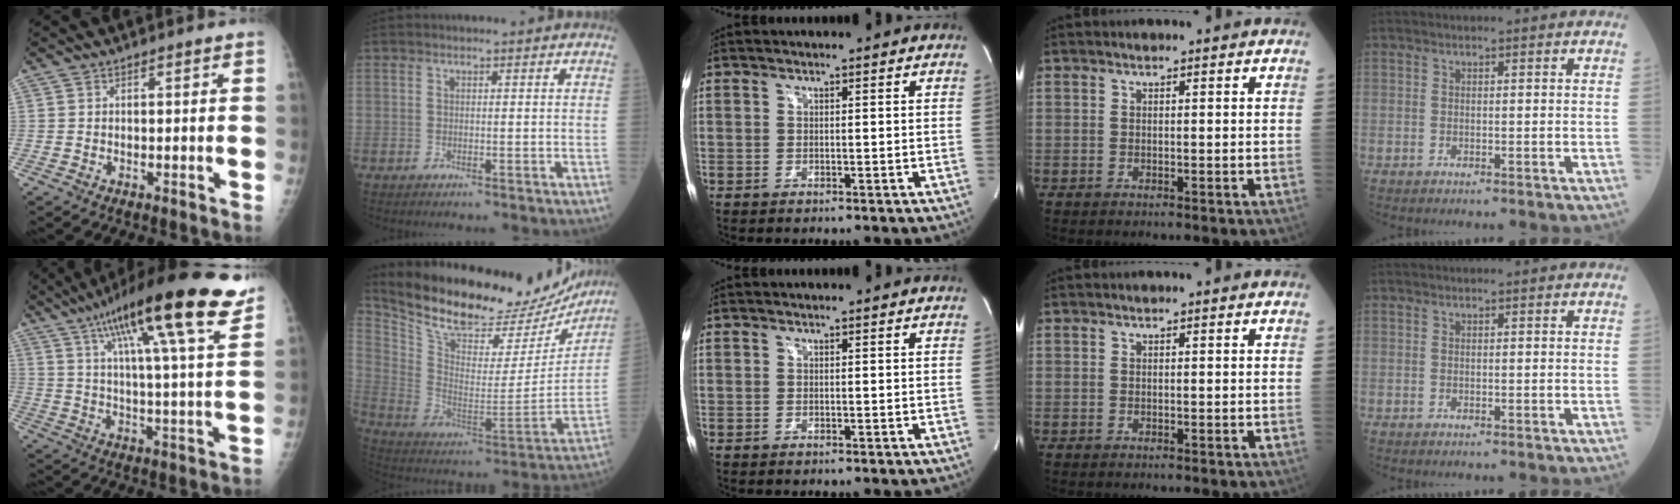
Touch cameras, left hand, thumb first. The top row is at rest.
{"thumb": {"total": 24.0, "force": [14.9, 3.8, 18.4], "torque": [-0.282, -0.036, 0.225]}, "index": {"total": 26.0, "force": [23.4, 7.6, 8.2], "torque": [-0.151, -0.042, 0.337]}}